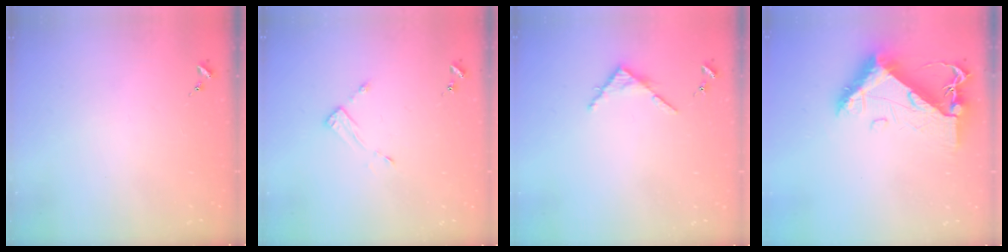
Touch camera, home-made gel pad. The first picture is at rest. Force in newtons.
{"total": 3.5, "press": 3.5, "slide": 0.1}
{"total": 3.8, "press": 3.8, "slide": 0.4}
{"total": 11.3, "press": 11.3, "slide": 1.2}